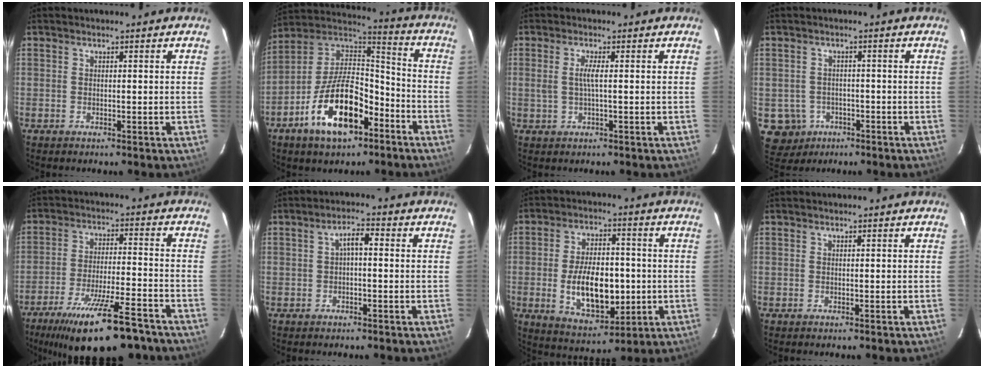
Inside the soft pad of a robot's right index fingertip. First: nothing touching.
{"total": 18.7, "force": [-8.8, 9.2, 13.8], "torque": [-0.263, 0.006, -0.148]}
{"total": 2.5, "force": [0.1, -0.1, 2.5], "torque": [-0.048, 0.002, 0.001]}
{"total": 6.6, "force": [-2.5, 6.1, 1.0], "torque": [-0.038, 0.016, -0.030]}
{"total": 19.2, "force": [-14.4, 4.2, 12.0], "torque": [-0.219, -0.035, -0.218]}
{"total": 2.9, "force": [-0.1, 1.1, 2.7], "torque": [-0.050, 0.013, -0.002]}
{"total": 14.3, "force": [-2.0, 7.5, 12.1], "torque": [-0.224, -0.003, -0.017]}
{"total": 0.0}